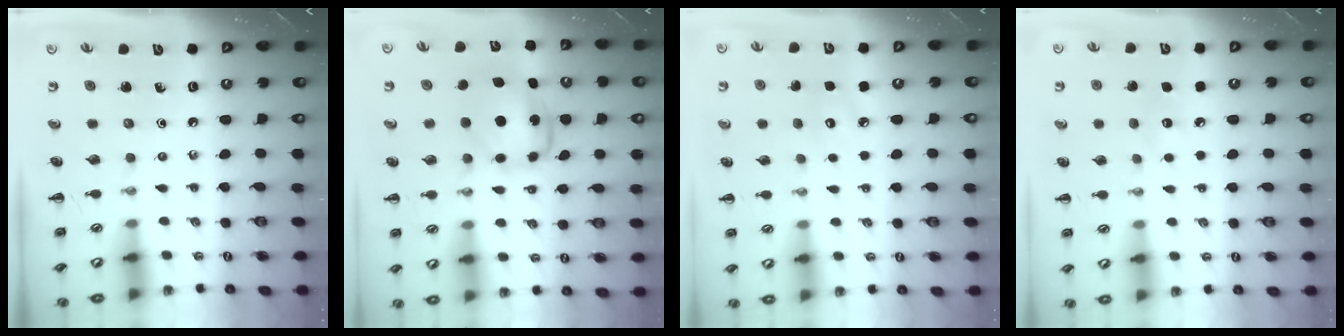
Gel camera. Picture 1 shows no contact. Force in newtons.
{"total": 6.3, "press": 6.3, "slide": 0.3}
{"total": 6.3, "press": 6.1, "slide": 1.7}
{"total": 5.8, "press": 5.6, "slide": 1.3}